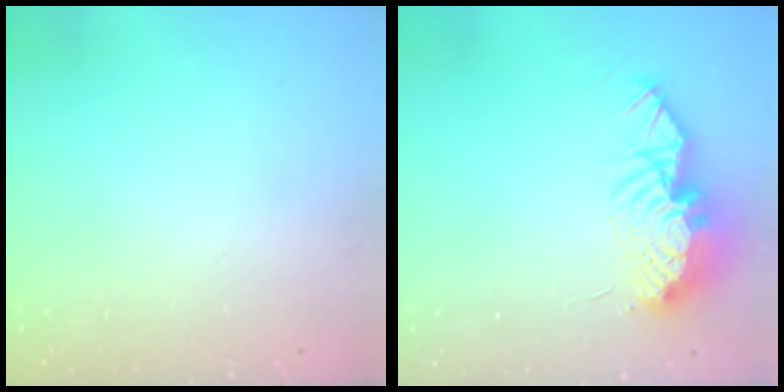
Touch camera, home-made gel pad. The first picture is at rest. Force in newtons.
{"total": 16.9, "press": 16.1, "slide": 5.1}